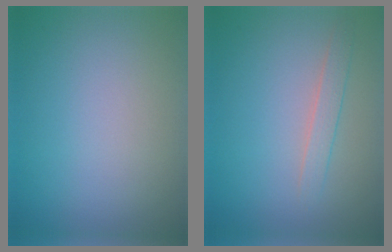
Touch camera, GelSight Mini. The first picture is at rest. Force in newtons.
{"total": 1.5, "press": 1.5, "slide": 0.0}